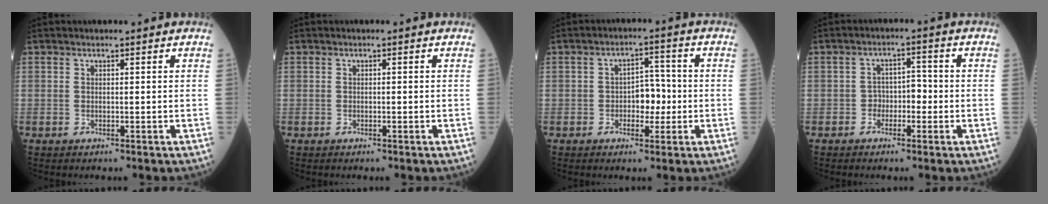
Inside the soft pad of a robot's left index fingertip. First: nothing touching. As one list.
[{"total": 0.0}, {"total": 4.5, "force": [-1.0, 2.6, 3.5], "torque": [-0.047, 0.010, -0.020]}, {"total": 3.1, "force": [-1.3, 2.0, 2.1], "torque": [-0.023, 0.011, -0.028]}]